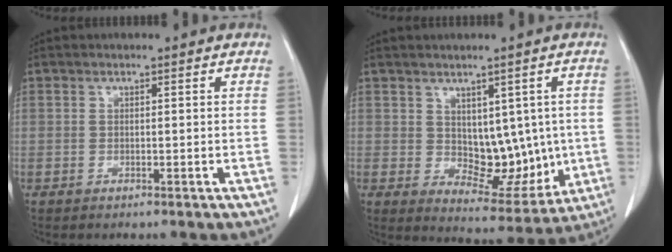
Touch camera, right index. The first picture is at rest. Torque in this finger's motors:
{"motor_torque": [0.15, 0.26, 0.06, 0.02]}